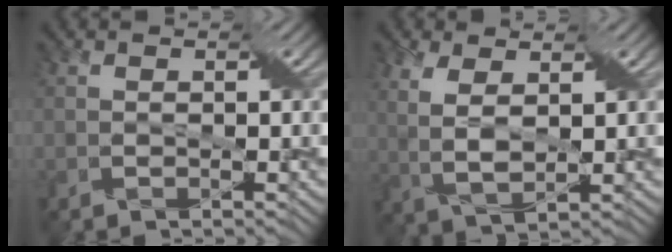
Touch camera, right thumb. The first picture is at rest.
{"total": 5.0, "force": [1.9, 2.0, 4.2], "torque": [-0.103, 0.004, 0.038]}